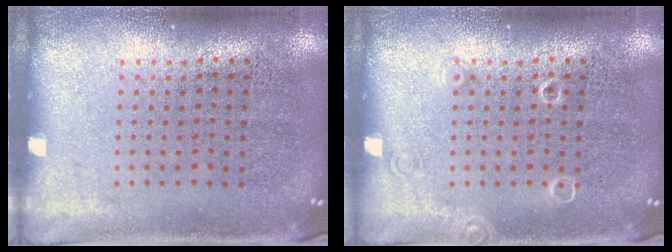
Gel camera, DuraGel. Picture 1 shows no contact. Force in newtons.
{"total": 0.9, "press": 0.9, "slide": 0.1}